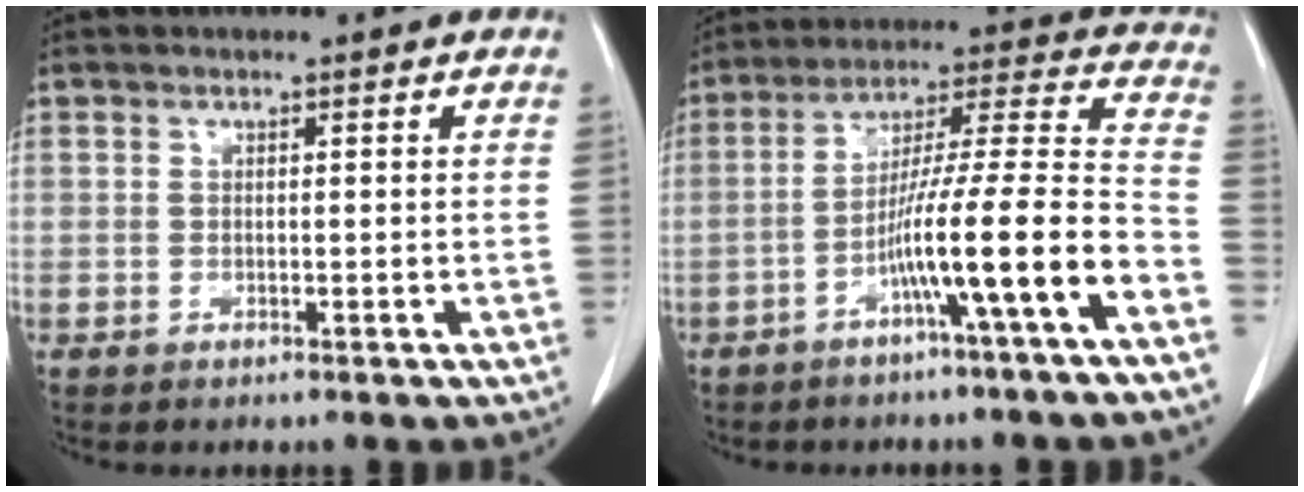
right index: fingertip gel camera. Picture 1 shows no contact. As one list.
[{"total": 14.3, "force": [-6.4, -1.1, 12.8], "torque": [-0.210, 0.012, -0.109]}]